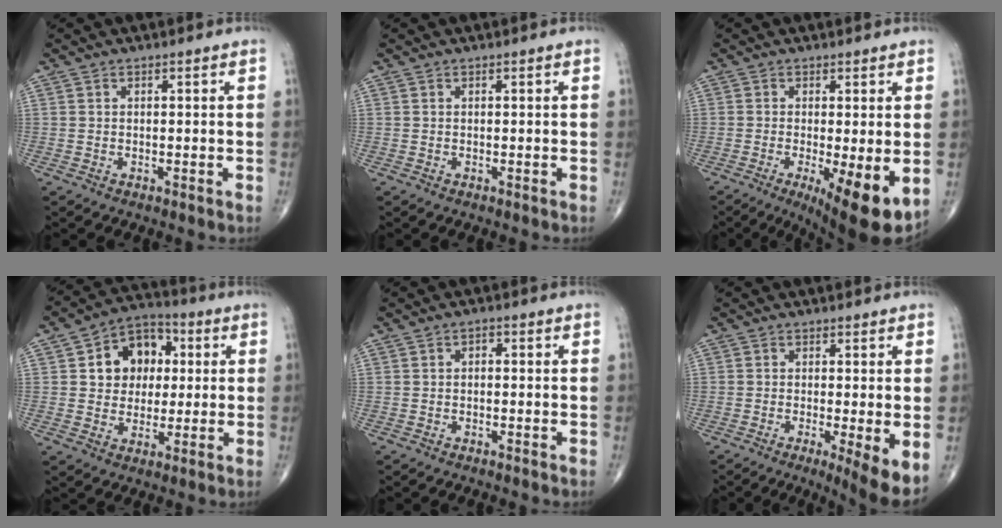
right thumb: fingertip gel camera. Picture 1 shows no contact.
{"total": 0.0}
{"total": 11.2, "force": [-3.1, 3.0, 10.4], "torque": [-0.152, -0.025, -0.040]}
{"total": 11.6, "force": [2.5, 9.2, 6.6], "torque": [-0.053, 0.010, 0.034]}
{"total": 1.1, "force": [-0.1, 0.7, 0.8], "torque": [-0.001, 0.004, -0.007]}
{"total": 6.6, "force": [-1.7, 1.0, 6.3], "torque": [-0.099, -0.021, -0.030]}